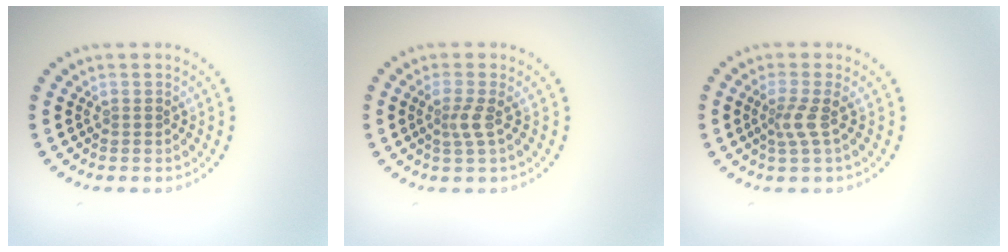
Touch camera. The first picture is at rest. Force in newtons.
{"total": 1.8, "press": 1.4, "slide": 1.2}
{"total": 1.9, "press": 1.3, "slide": 1.4}